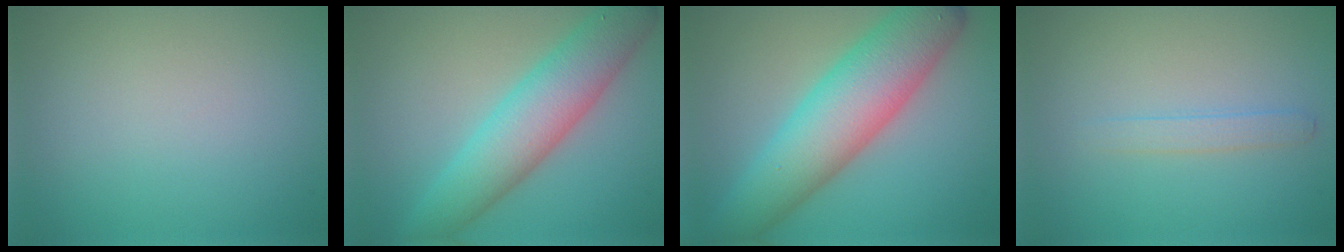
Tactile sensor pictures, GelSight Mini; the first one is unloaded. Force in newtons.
{"total": 6.9, "press": 6.9, "slide": 0.0}
{"total": 9.3, "press": 9.3, "slide": 0.2}
{"total": 1.3, "press": 1.3, "slide": 0.1}